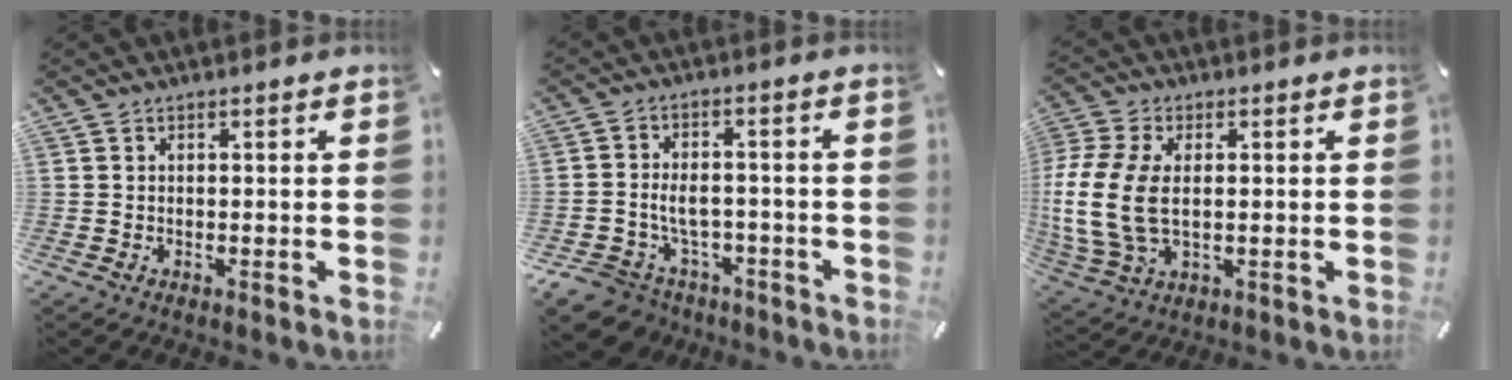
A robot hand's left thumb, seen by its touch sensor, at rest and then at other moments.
{"total": 8.2, "force": [-2.9, 6.7, 3.8], "torque": [-0.092, 0.020, -0.050]}
{"total": 13.0, "force": [0.3, 8.4, 10.0], "torque": [-0.240, -0.006, 0.004]}